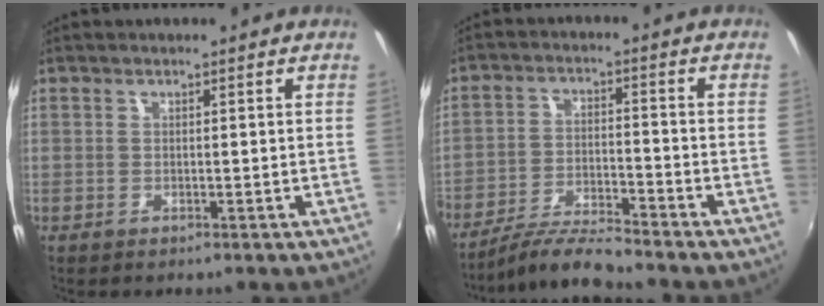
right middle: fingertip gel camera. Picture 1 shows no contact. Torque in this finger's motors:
{"motor_torque": [1.06, -1.09, 0.69, 0.21]}